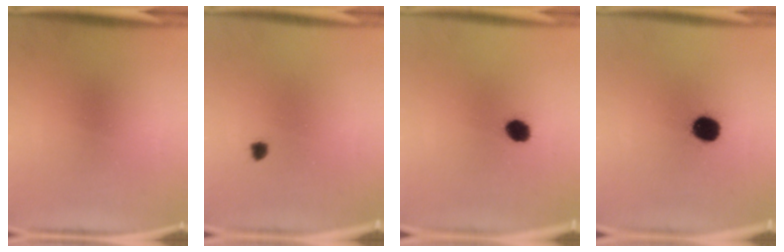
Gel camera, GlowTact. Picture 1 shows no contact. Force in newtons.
{"total": 1.1}
{"total": 4.5}
{"total": 8.5}